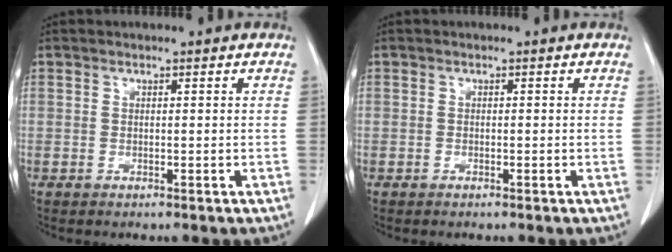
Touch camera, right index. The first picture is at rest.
{"total": 0.0}